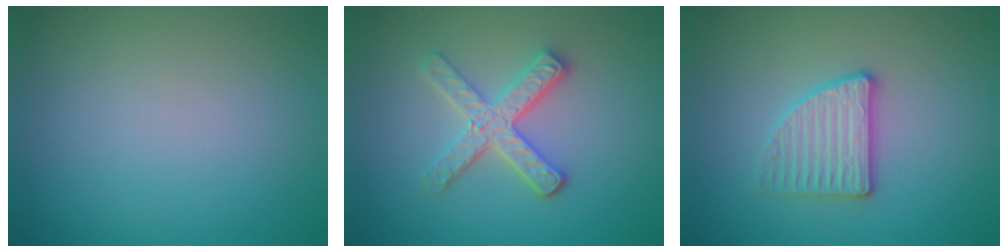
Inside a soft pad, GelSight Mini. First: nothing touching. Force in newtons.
{"total": 3.6, "press": 3.1, "slide": 1.8}
{"total": 2.9, "press": 2.8, "slide": 0.7}